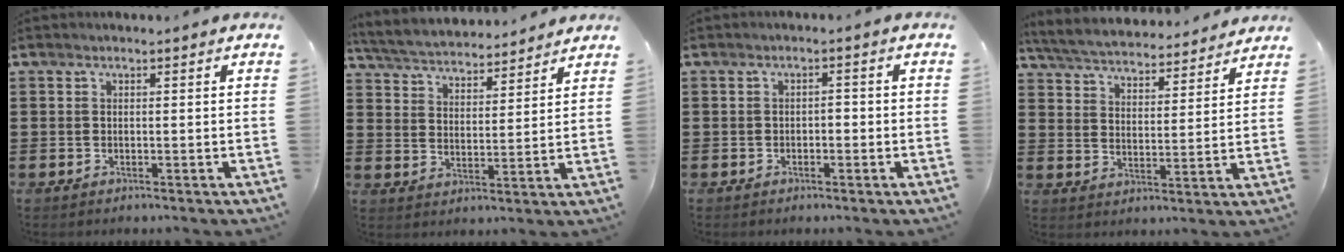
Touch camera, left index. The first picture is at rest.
{"total": 4.4, "force": [4.4, 0.3, 0.4], "torque": [-0.032, -0.027, 0.074]}
{"total": 1.4, "force": [-0.9, 0.7, 0.7], "torque": [-0.019, 0.003, -0.021]}
{"total": 5.1, "force": [5.0, 0.3, 0.6], "torque": [-0.039, -0.033, 0.085]}